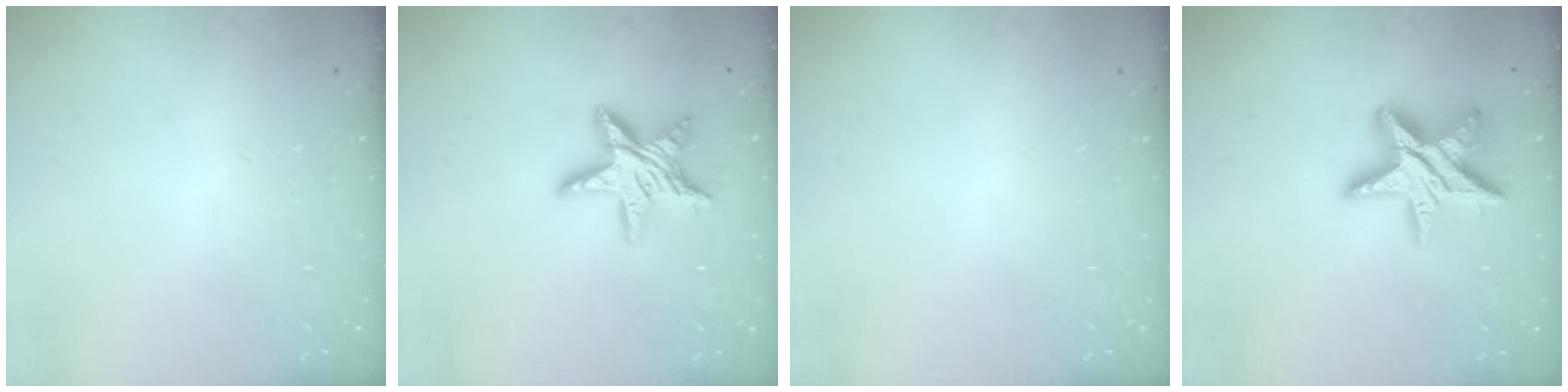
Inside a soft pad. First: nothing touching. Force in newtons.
{"total": 13.9, "press": 13.9, "slide": 1.0}
{"total": 0.0}
{"total": 16.1, "press": 16.1, "slide": 0.9}